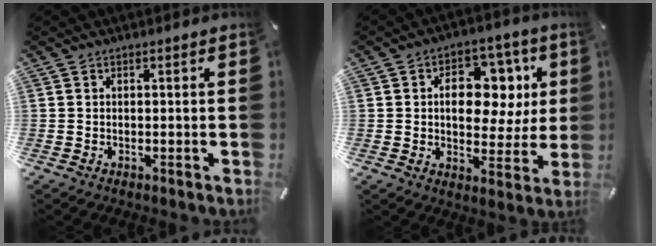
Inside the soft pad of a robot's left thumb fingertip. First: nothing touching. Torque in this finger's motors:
{"motor_torque": [0.36, 0.62, 0.88, -0.83, 0.27]}